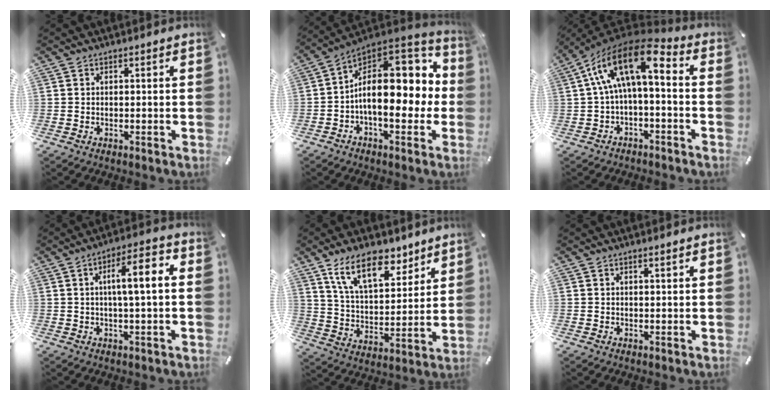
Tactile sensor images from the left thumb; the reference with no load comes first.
{"total": 19.4, "force": [0.4, 11.5, 15.6], "torque": [-0.219, -0.016, 0.013]}
{"total": 15.9, "force": [2.8, 7.2, 13.9], "torque": [-0.266, -0.006, 0.043]}
{"total": 9.8, "force": [1.4, 2.4, 9.4], "torque": [-0.153, 0.005, 0.013]}
{"total": 14.8, "force": [10.2, 7.3, 7.8], "torque": [-0.144, -0.044, 0.190]}
{"total": 1.0, "force": [0.8, 0.0, 0.6], "torque": [-0.012, -0.001, 0.013]}